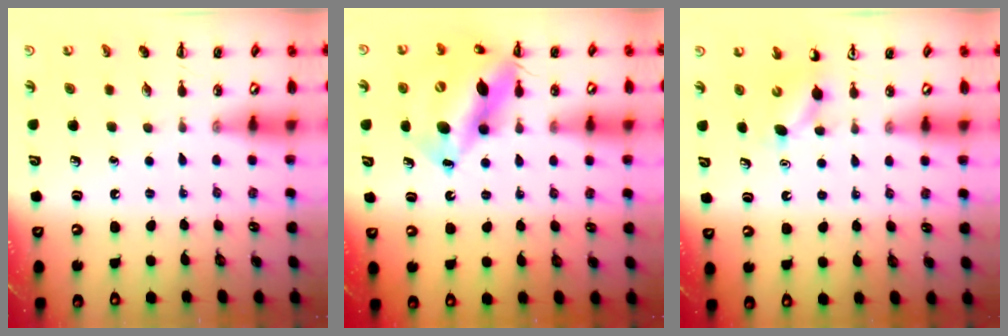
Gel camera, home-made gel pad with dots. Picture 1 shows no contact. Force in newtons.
{"total": 16.2, "press": 15.8, "slide": 3.6}
{"total": 2.9, "press": 2.7, "slide": 1.1}